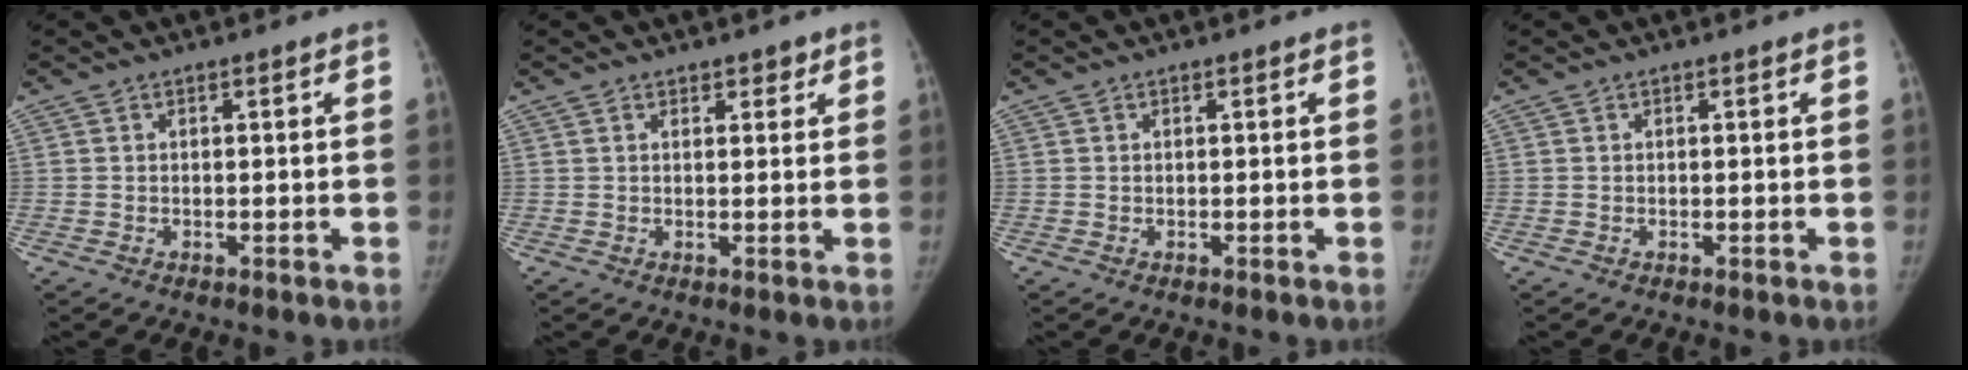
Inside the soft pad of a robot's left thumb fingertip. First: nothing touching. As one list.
[{"total": 1.9, "force": [1.4, 1.2, 0.6], "torque": [0.011, -0.007, 0.015]}, {"total": 0.0}, {"total": 0.0}]